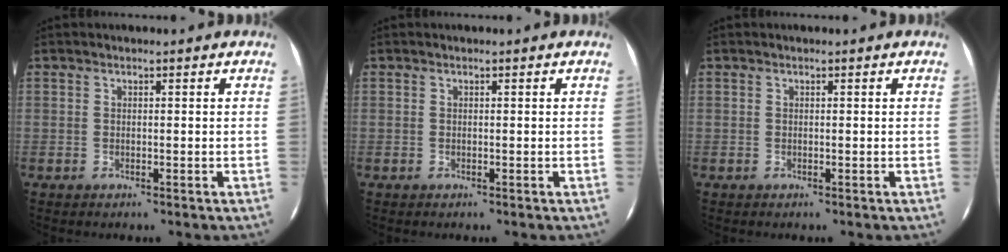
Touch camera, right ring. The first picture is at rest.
{"total": 0.0}
{"total": 0.0}